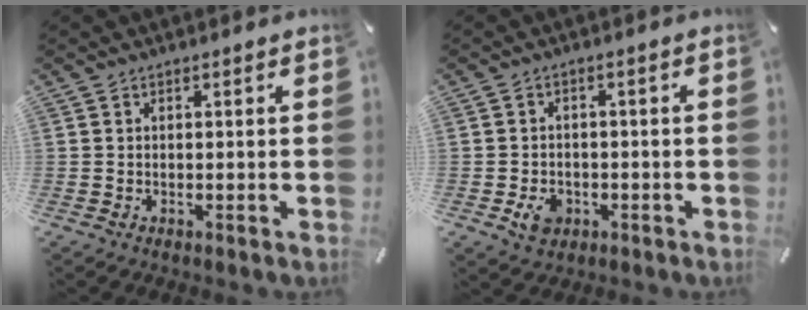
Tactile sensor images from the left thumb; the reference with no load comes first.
{"total": 5.0, "force": [-1.9, 3.9, 2.3], "torque": [-0.041, 0.004, -0.034]}